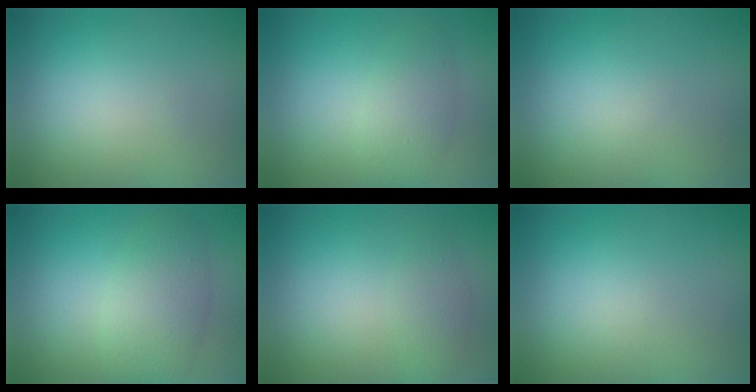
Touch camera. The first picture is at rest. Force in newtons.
{"total": 2.7, "press": 2.7, "slide": 0.1}
{"total": 0.0}
{"total": 3.9, "press": 3.9, "slide": 0.2}
{"total": 1.6, "press": 1.6, "slide": 0.1}
{"total": 0.0}